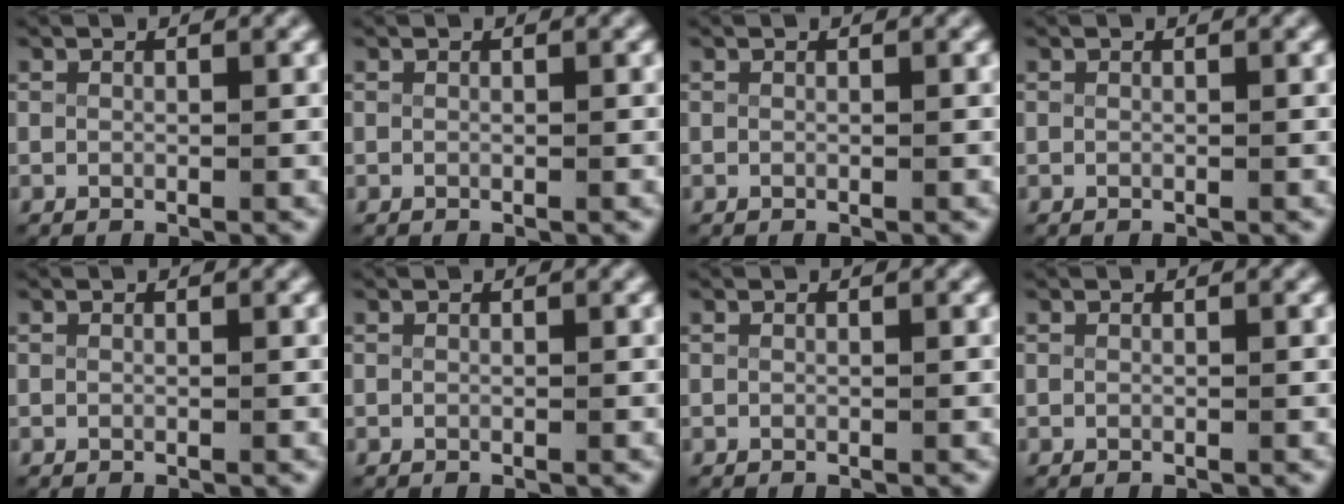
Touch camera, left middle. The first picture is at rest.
{"total": 0.0}
{"total": 0.0}
{"total": 0.0}
{"total": 0.0}
{"total": 0.0}
{"total": 0.0}
{"total": 0.0}